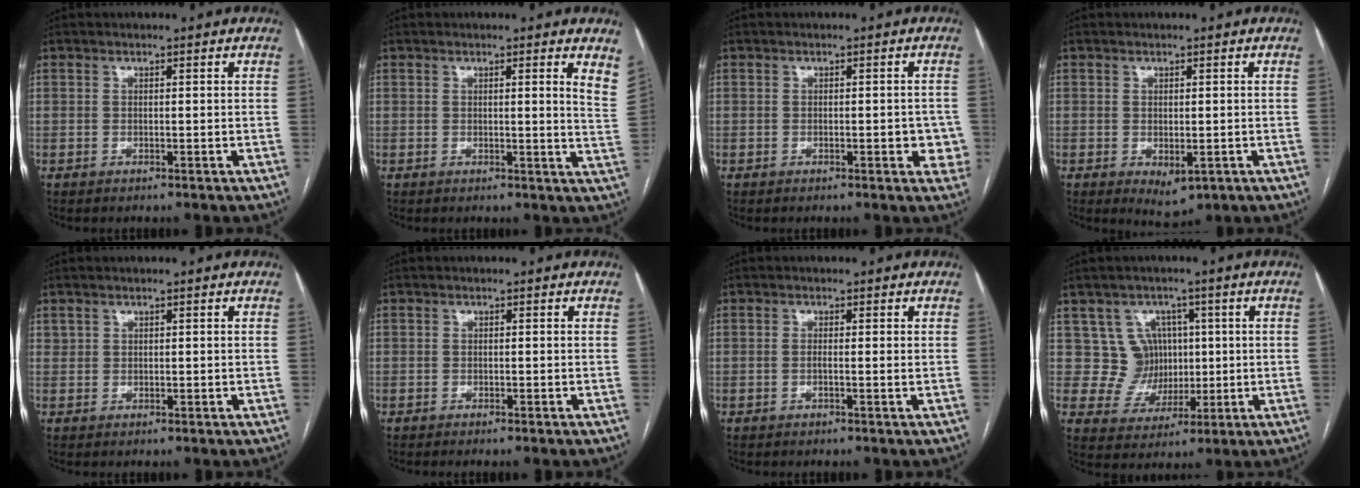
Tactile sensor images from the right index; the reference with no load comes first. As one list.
[{"total": 5.0, "force": [3.3, -0.1, 3.8], "torque": [-0.045, -0.018, 0.017]}, {"total": 3.2, "force": [-0.9, 1.7, 2.5], "torque": [-0.013, 0.005, -0.008]}, {"total": 3.6, "force": [-1.2, 1.8, 2.8], "torque": [-0.039, -0.008, -0.004]}, {"total": 0.9, "force": [0.6, 0.6, 0.0], "torque": [0.008, 0.003, 0.011]}, {"total": 0.9, "force": [-0.7, -0.2, 0.6], "torque": [-0.010, 0.001, -0.011]}, {"total": 0.9, "force": [0.0, 0.0, 0.9], "torque": [-0.019, 0.001, 0.003]}, {"total": 7.1, "force": [1.9, 6.8, 0.4], "torque": [0.001, 0.024, 0.046]}]